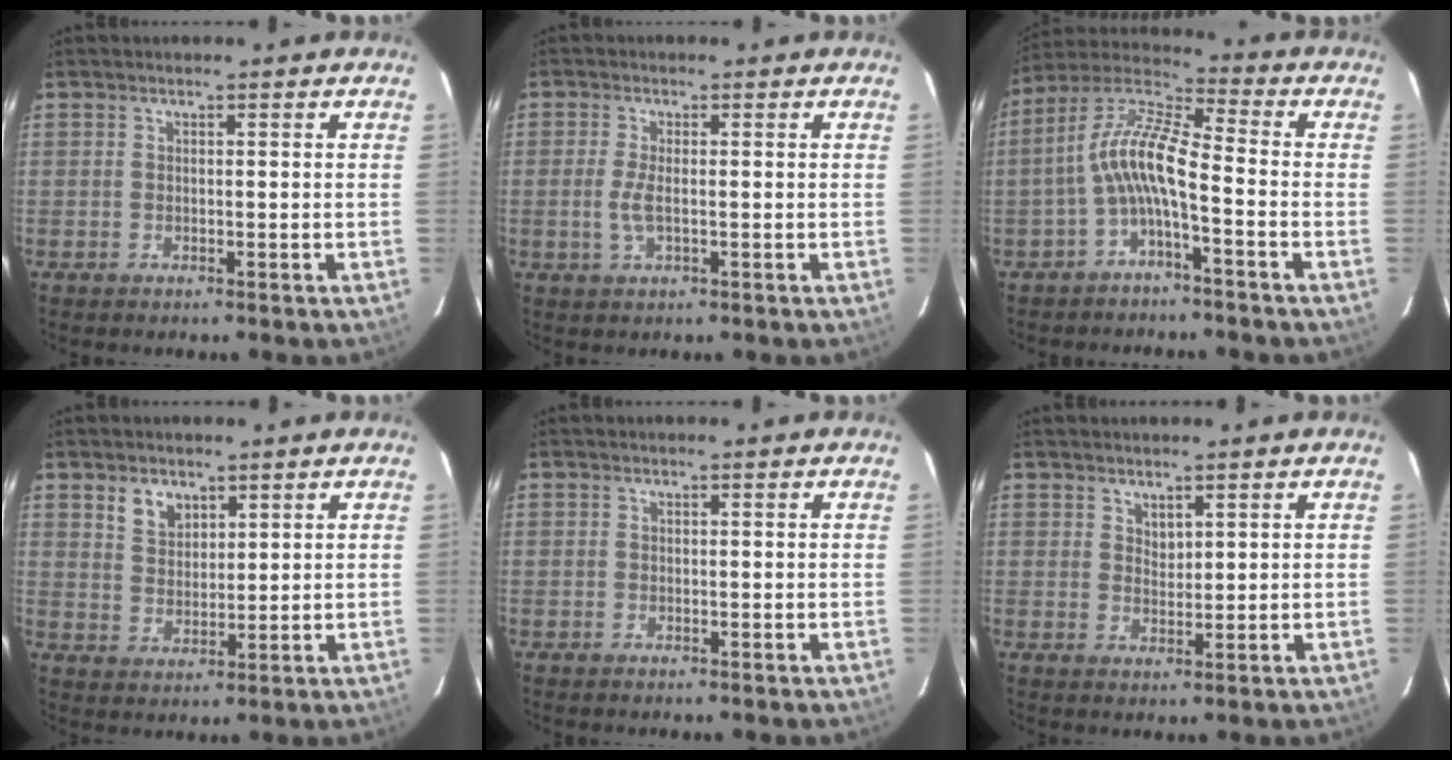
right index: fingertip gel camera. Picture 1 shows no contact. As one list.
[{"total": 3.4, "force": [-0.6, 0.9, 3.2], "torque": [-0.068, -0.006, -0.012]}, {"total": 9.7, "force": [-2.9, 2.0, 9.0], "torque": [-0.199, 0.019, -0.060]}, {"total": 4.8, "force": [2.9, 3.1, 2.3], "torque": [-0.038, 0.005, 0.059]}, {"total": 0.0}, {"total": 2.1, "force": [1.7, 1.0, 0.7], "torque": [-0.008, 0.000, 0.031]}]